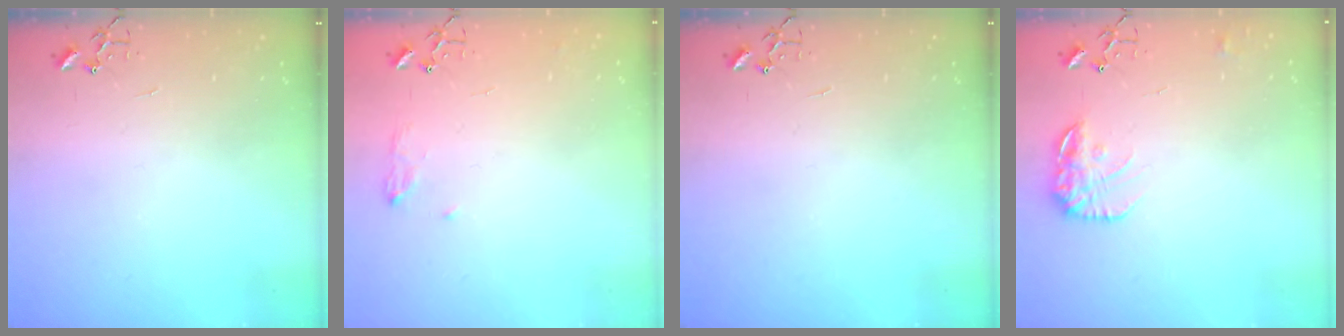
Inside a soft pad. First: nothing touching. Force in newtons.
{"total": 7.0, "press": 7.0, "slide": 0.8}
{"total": 0.0}
{"total": 12.1, "press": 12.1, "slide": 0.5}